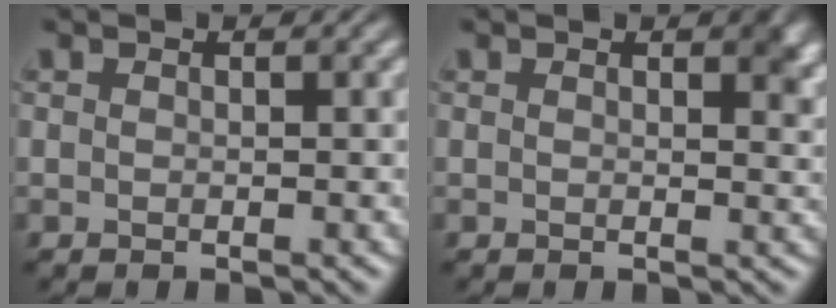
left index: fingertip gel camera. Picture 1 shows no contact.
{"total": 1.9, "force": [1.1, 0.6, 1.4], "torque": [-0.012, -0.003, 0.018]}